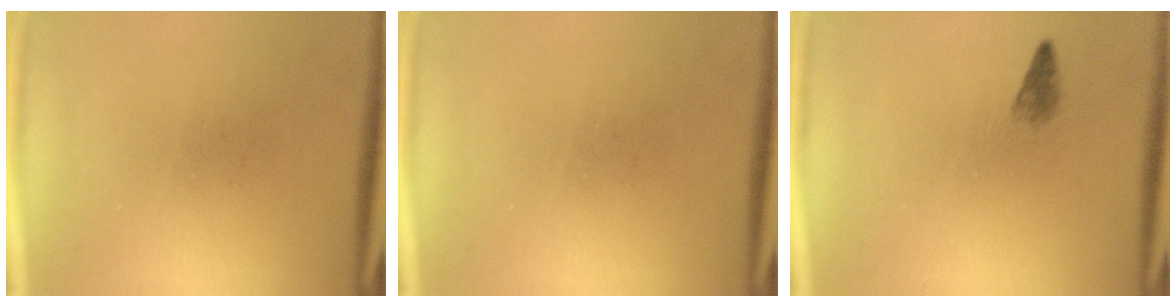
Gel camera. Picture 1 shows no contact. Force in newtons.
{"total": 0.0}
{"total": 1.2}